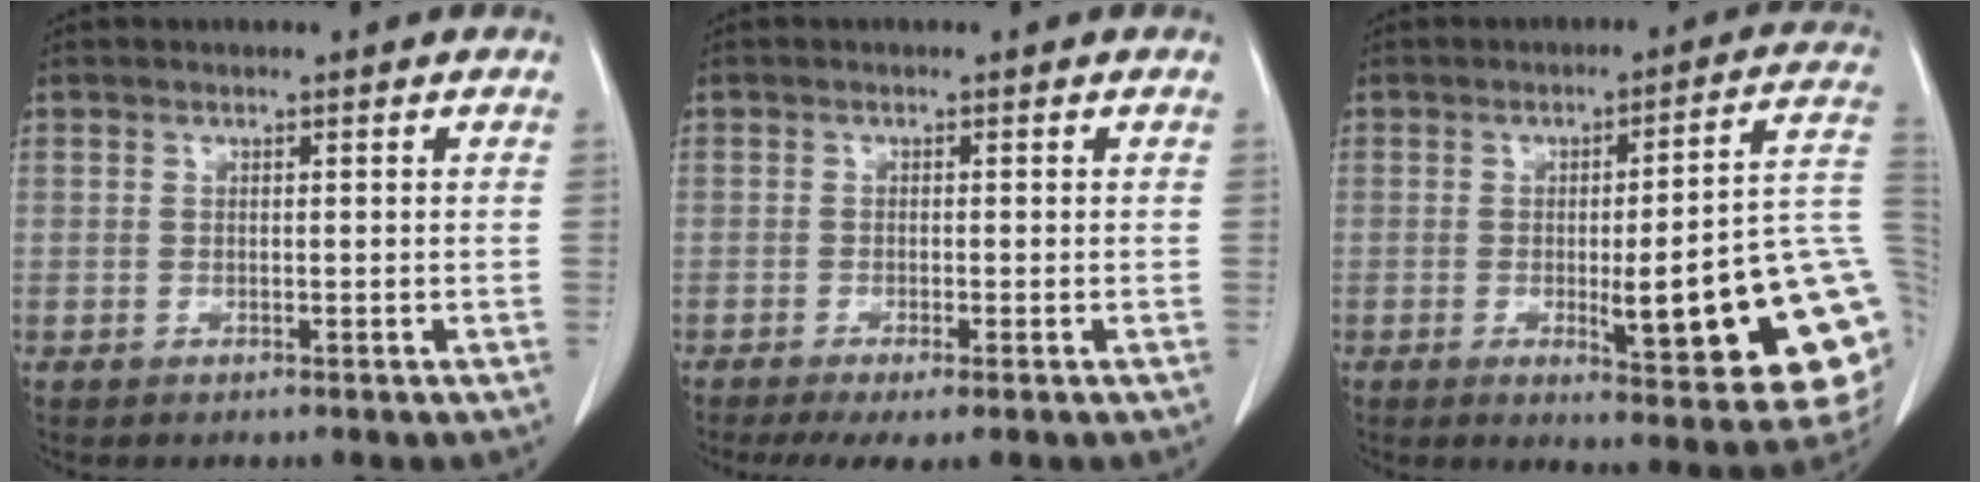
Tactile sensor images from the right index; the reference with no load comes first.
{"total": 4.5, "force": [-3.0, 0.4, 3.3], "torque": [-0.051, -0.013, -0.049]}
{"total": 21.3, "force": [-3.7, 2.7, 20.8], "torque": [-0.183, 0.006, -0.038]}